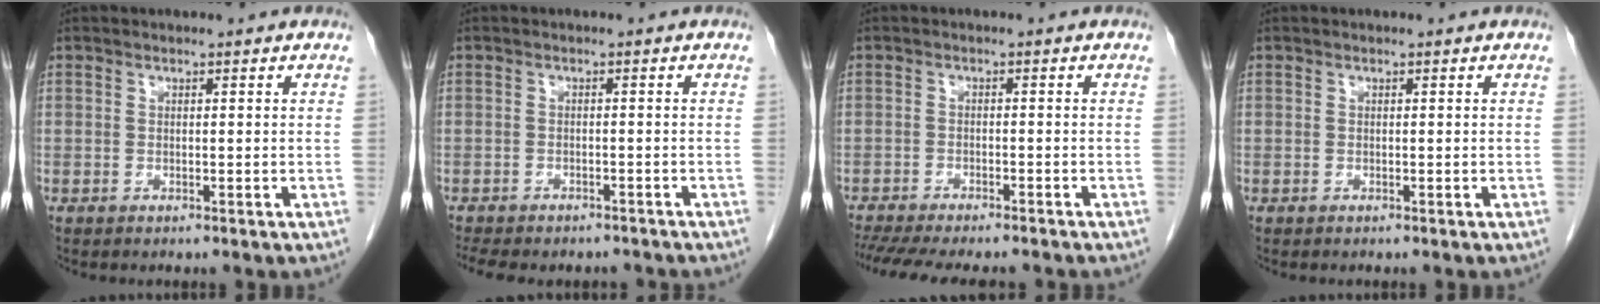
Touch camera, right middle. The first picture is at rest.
{"total": 9.5, "force": [-8.3, 3.2, 3.3], "torque": [-0.062, 0.000, -0.106]}
{"total": 14.3, "force": [-12.4, 3.0, 6.5], "torque": [-0.131, -0.018, -0.169]}
{"total": 0.0}